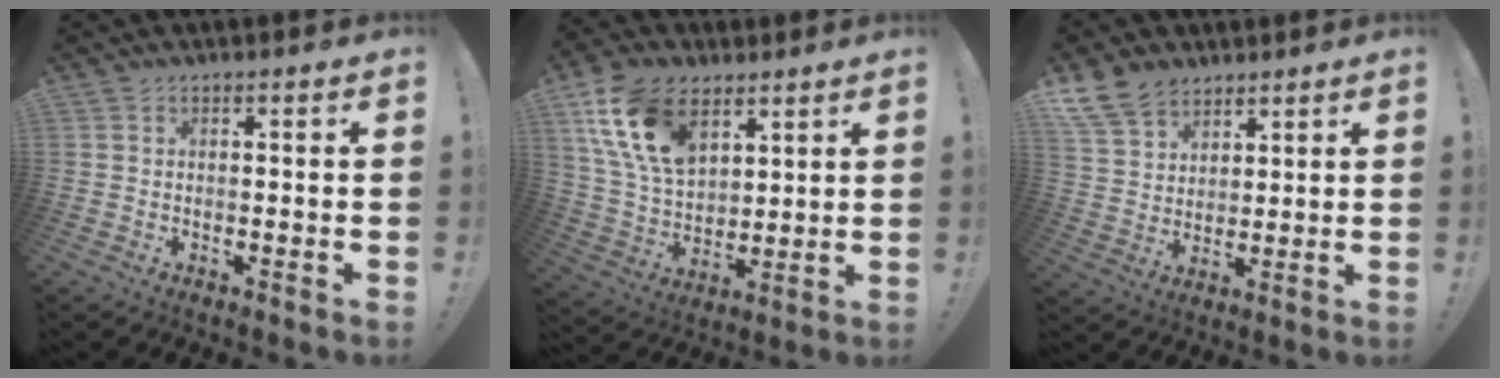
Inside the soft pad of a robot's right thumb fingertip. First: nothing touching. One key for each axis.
{"total": 18.3, "fx": 8.5, "fy": 11.5, "fz": 11.4, "tx": -0.232, "ty": -0.034, "tz": 0.162}
{"total": 10.9, "fx": 8.0, "fy": 6.7, "fz": 3.3, "tx": -0.067, "ty": -0.047, "tz": 0.159}